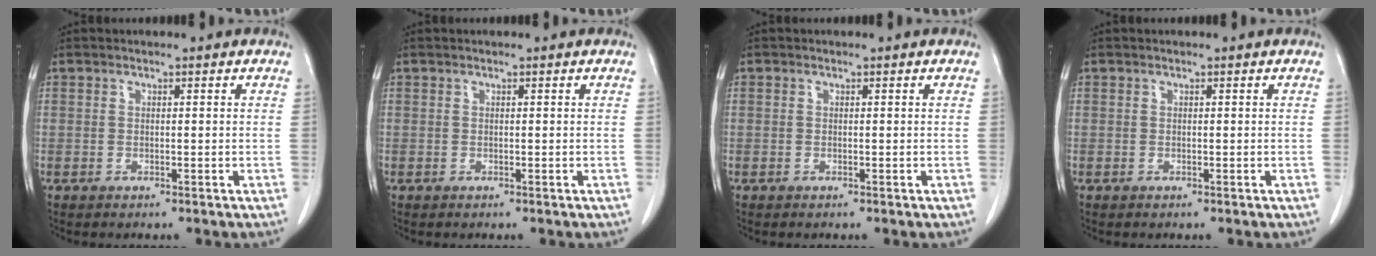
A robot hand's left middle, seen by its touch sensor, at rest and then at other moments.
{"total": 0.0}
{"total": 0.0}
{"total": 0.0}